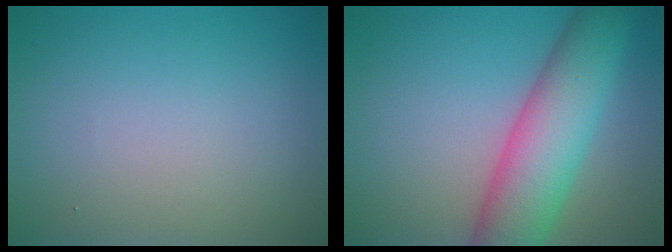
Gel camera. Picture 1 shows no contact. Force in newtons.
{"total": 8.2, "press": 8.2, "slide": 0.3}